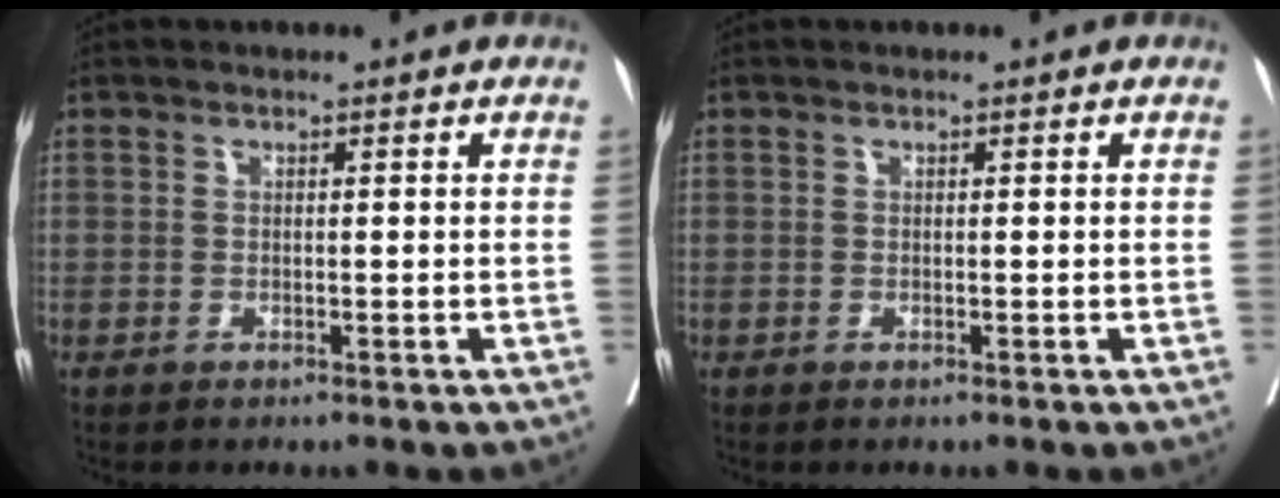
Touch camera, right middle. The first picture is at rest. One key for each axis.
{"total": 0.0}